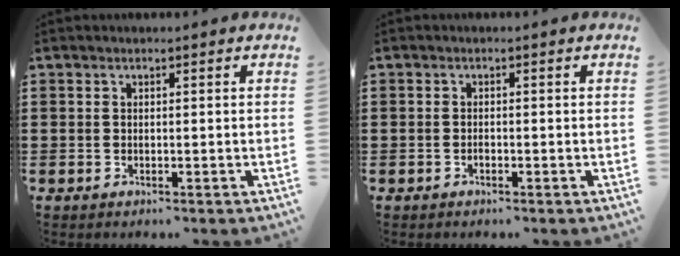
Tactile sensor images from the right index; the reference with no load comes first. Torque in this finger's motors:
{"motor_torque": [2.14, 0.00, 0.07, 0.02]}